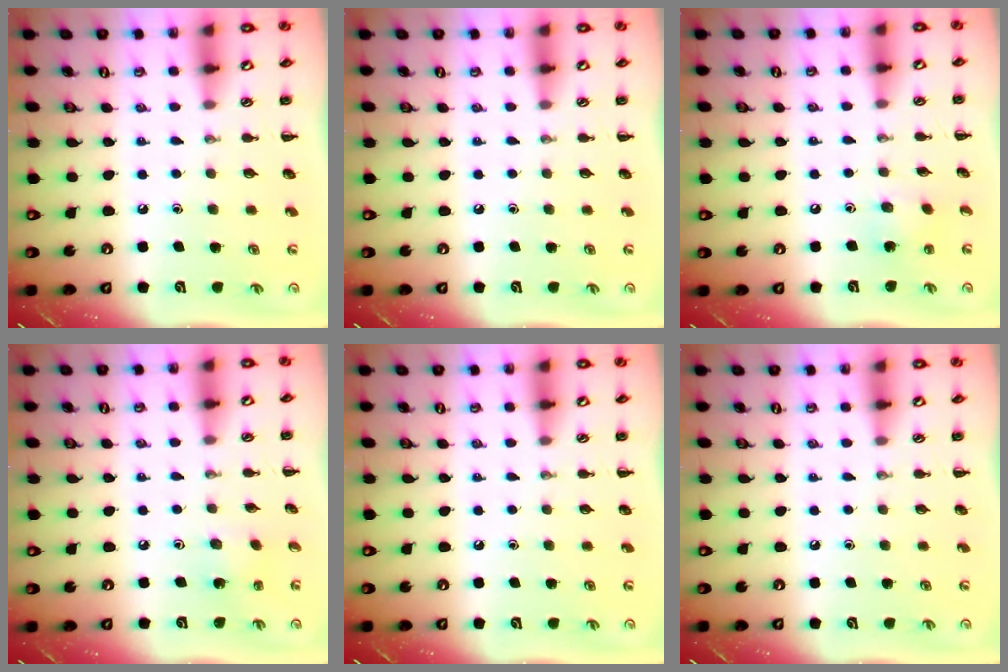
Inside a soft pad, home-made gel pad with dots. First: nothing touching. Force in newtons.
{"total": 0.0}
{"total": 4.6, "press": 4.5, "slide": 1.1}
{"total": 1.7, "press": 1.6, "slide": 0.6}
{"total": 0.0}
{"total": 0.0}